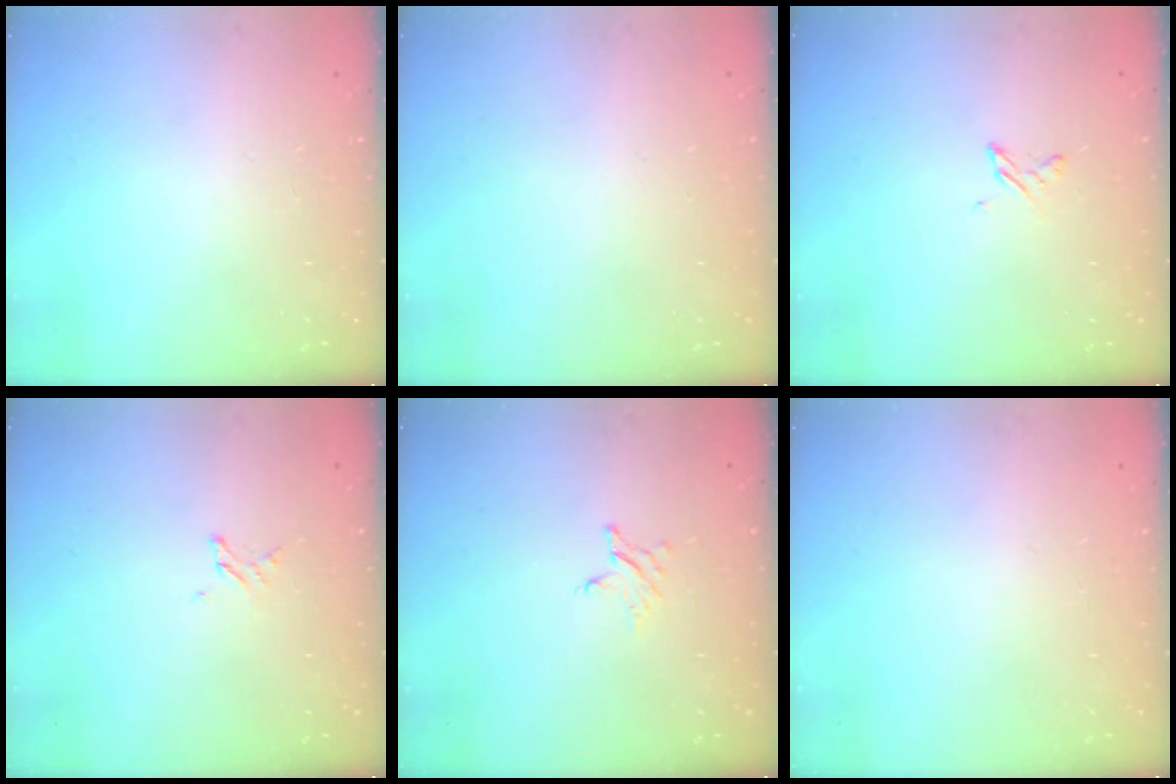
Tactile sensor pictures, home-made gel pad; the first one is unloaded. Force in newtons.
{"total": 0.0}
{"total": 3.0, "press": 2.9, "slide": 0.4}
{"total": 1.2, "press": 1.2, "slide": 0.1}
{"total": 2.7, "press": 2.7, "slide": 0.3}
{"total": 0.0}